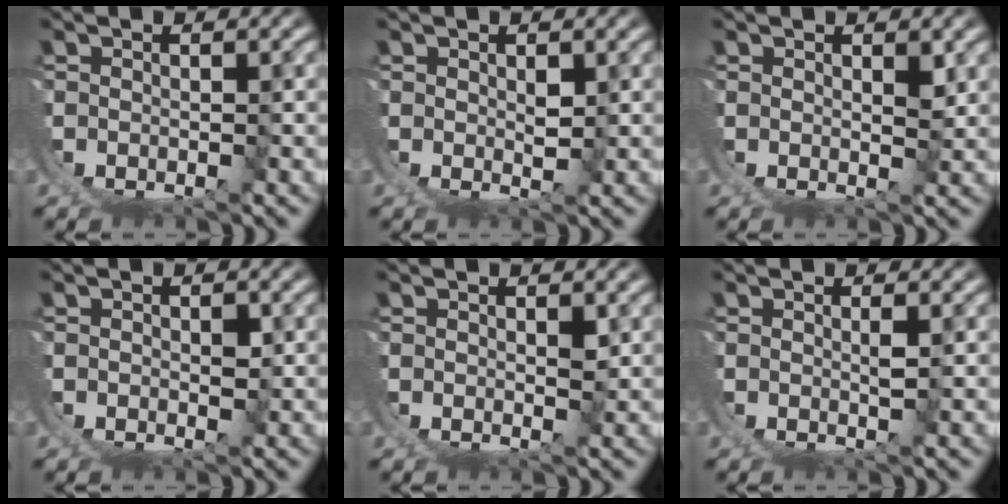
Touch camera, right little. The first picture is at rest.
{"total": 1.0, "force": [0.6, -0.1, 0.8], "torque": [-0.012, -0.009, 0.016]}
{"total": 1.1, "force": [0.8, -0.4, 0.7], "torque": [-0.004, -0.006, 0.016]}
{"total": 0.8, "force": [0.0, 0.5, 0.6], "torque": [-0.009, -0.004, 0.000]}
{"total": 0.8, "force": [0.6, -0.2, 0.5], "torque": [-0.003, -0.005, 0.011]}
{"total": 1.3, "force": [0.5, -1.1, 0.5], "torque": [-0.005, -0.003, 0.011]}